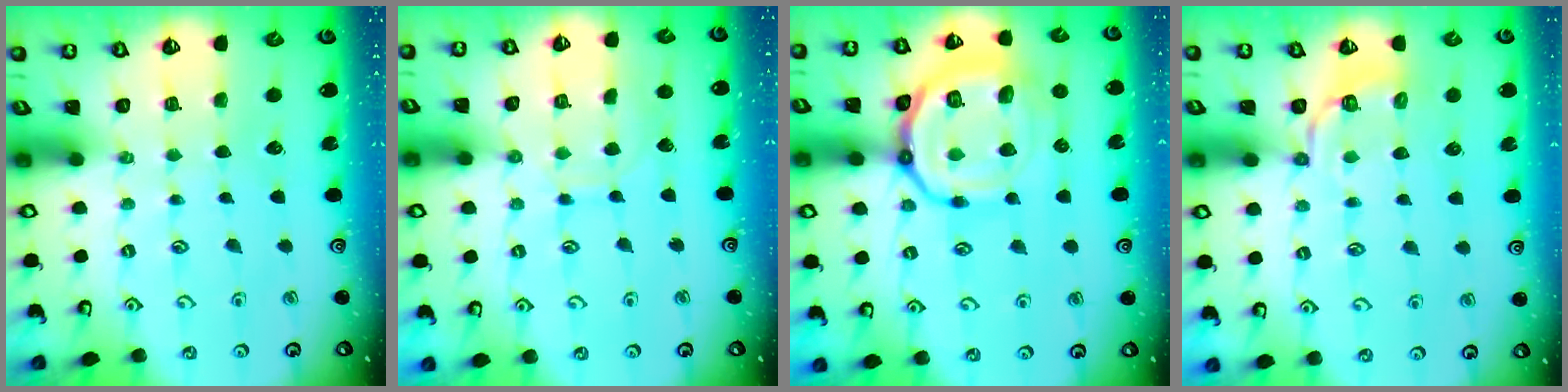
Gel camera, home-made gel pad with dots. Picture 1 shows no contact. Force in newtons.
{"total": 7.5, "press": 7.4, "slide": 0.6}
{"total": 20.8, "press": 20.7, "slide": 2.0}
{"total": 5.5, "press": 5.3, "slide": 1.7}